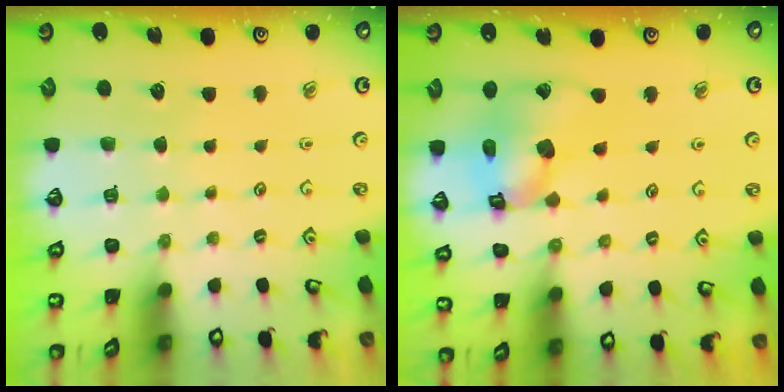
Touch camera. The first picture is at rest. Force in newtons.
{"total": 14.9, "press": 14.8, "slide": 1.9}